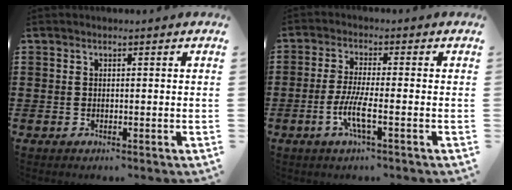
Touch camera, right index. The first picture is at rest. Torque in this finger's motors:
{"motor_torque": [0.28, -0.09, 0.18, 0.13]}